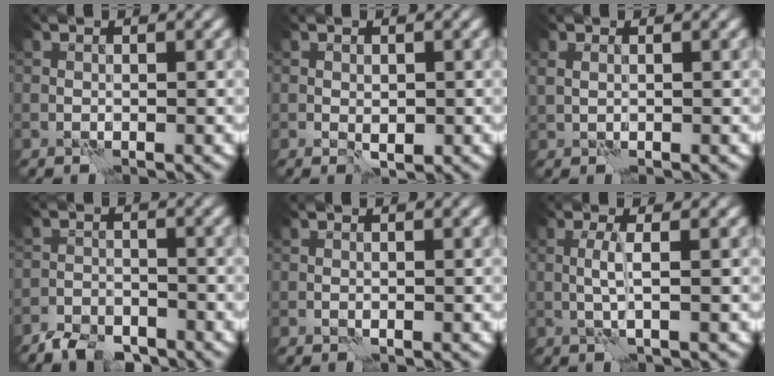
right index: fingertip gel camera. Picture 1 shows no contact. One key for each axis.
{"total": 1.5, "fx": -0.3, "fy": 0.9, "fz": 1.1, "tx": -0.019, "ty": -0.004, "tz": -0.004}
{"total": 0.8, "fx": 0.3, "fy": 0.6, "fz": 0.5, "tx": -0.010, "ty": -0.001, "tz": 0.010}
{"total": 4.0, "fx": -3.7, "fy": 1.2, "fz": 1.0, "tx": -0.014, "ty": -0.002, "tz": -0.075}
{"total": 0.0}
{"total": 1.4, "fx": 0.0, "fy": -0.4, "fz": 1.4, "tx": -0.034, "ty": 0.005, "tz": 0.000}